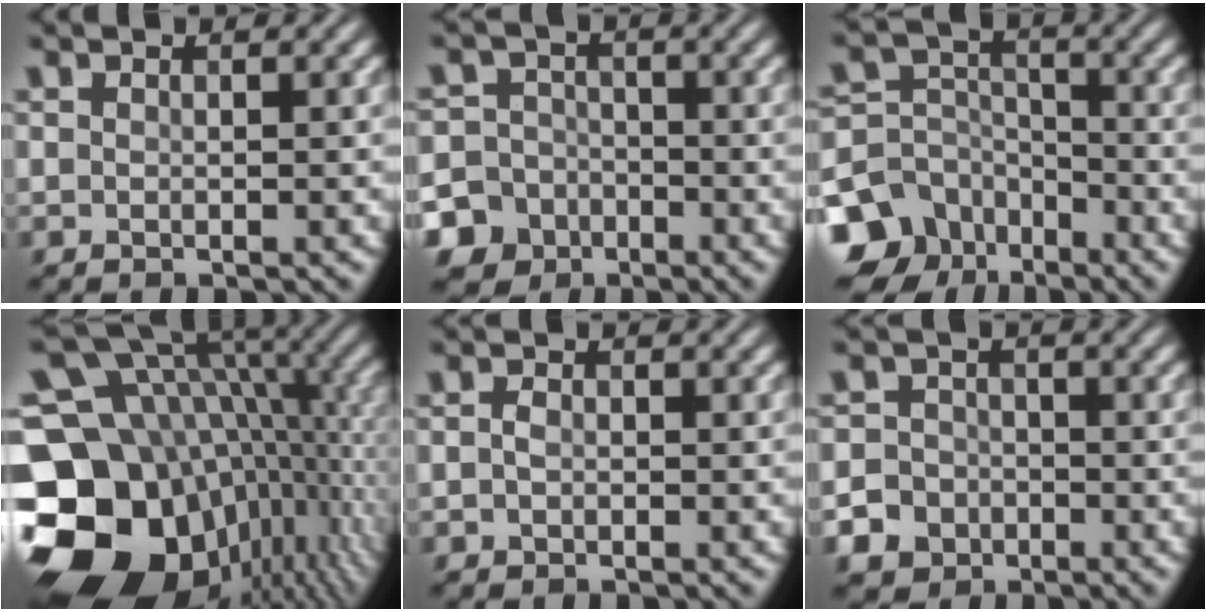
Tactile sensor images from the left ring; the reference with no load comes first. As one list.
[{"total": 8.3, "force": [-4.7, 6.7, 1.1], "torque": [-0.022, -0.022, -0.102]}, {"total": 11.6, "force": [-7.1, 8.6, 3.1], "torque": [-0.072, -0.030, -0.135]}, {"total": 21.1, "force": [-4.7, 15.8, 13.2], "torque": [-0.278, -0.019, -0.060]}, {"total": 1.3, "force": [-0.2, 1.0, 0.7], "torque": [-0.015, -0.001, -0.006]}, {"total": 6.7, "force": [-3.6, 5.5, 1.2], "torque": [-0.022, -0.018, -0.076]}]